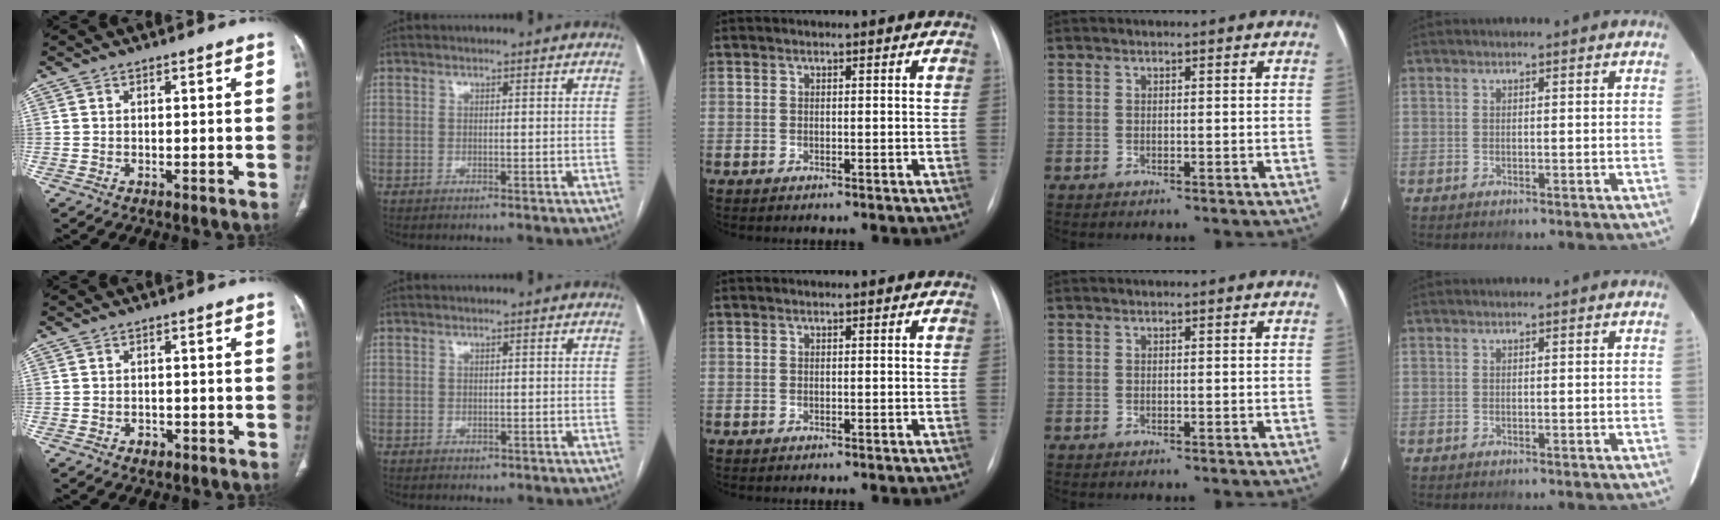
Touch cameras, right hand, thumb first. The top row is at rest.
{"thumb": {"total": 1.4, "force": [-0.7, 1.1, 0.6], "torque": [-0.005, 0.006, -0.007]}, "index": {"total": 0.5, "force": [-0.1, 0.5, 0.2], "torque": [-0.001, 0.000, 0.001]}}